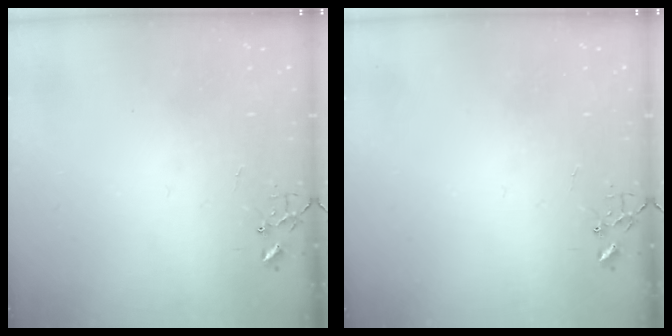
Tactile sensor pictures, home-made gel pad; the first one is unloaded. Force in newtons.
{"total": 0.0}